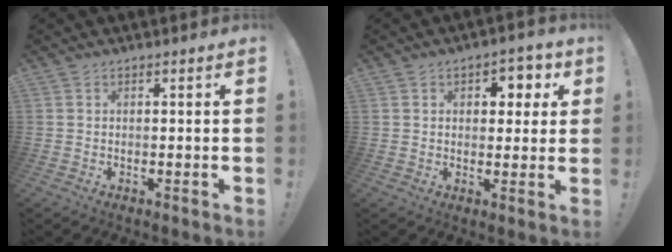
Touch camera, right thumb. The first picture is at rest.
{"total": 5.9, "force": [2.2, 4.5, 3.1], "torque": [-0.022, -0.013, 0.032]}